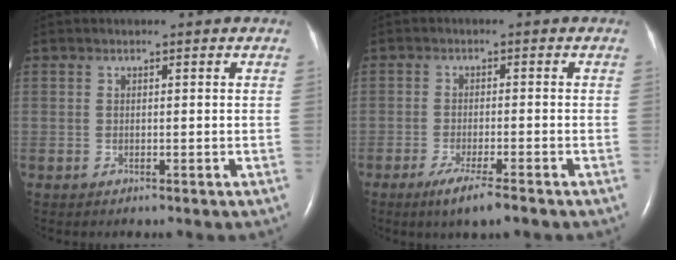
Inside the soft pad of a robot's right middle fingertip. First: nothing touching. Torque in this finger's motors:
{"motor_torque": [0.58, -0.63, 0.06, 0.03]}